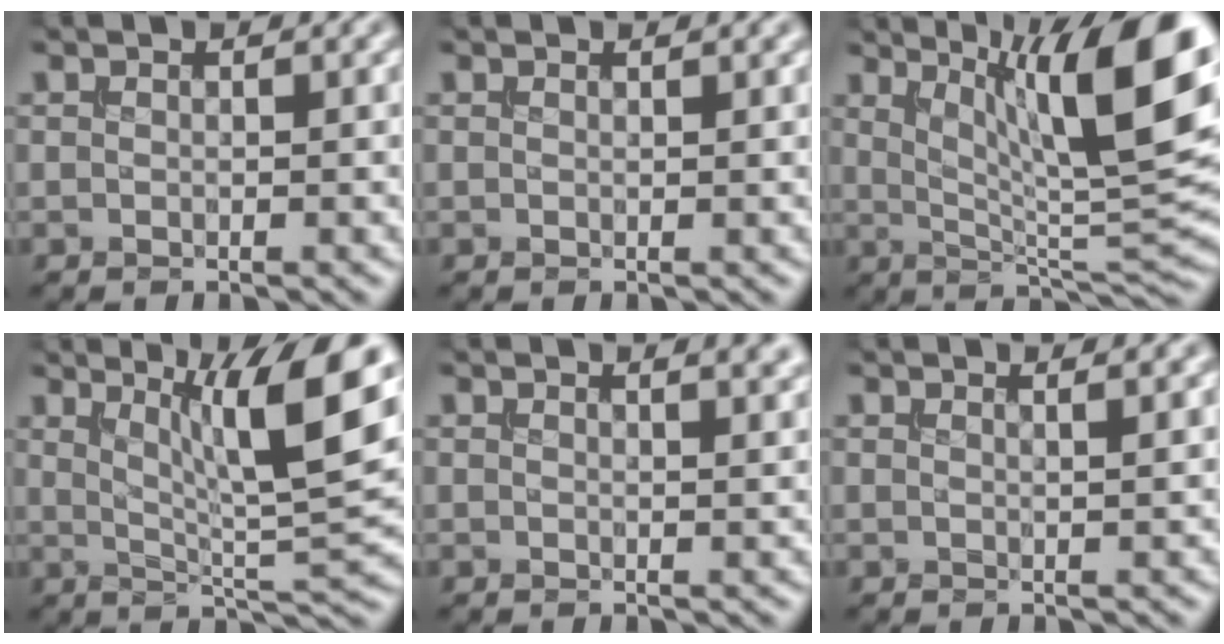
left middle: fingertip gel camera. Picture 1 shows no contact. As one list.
[{"total": 0.6, "force": [0.5, 0.2, 0.3], "torque": [-0.003, 0.000, 0.006]}, {"total": 13.2, "force": [4.9, 3.4, 11.8], "torque": [-0.155, 0.003, 0.080]}, {"total": 10.0, "force": [3.8, 1.9, 9.1], "torque": [-0.128, -0.002, 0.065]}, {"total": 3.3, "force": [2.2, 1.4, 2.1], "torque": [-0.003, 0.017, 0.009]}, {"total": 1.8, "force": [1.1, 0.7, 1.3], "torque": [-0.006, 0.008, -0.005]}]